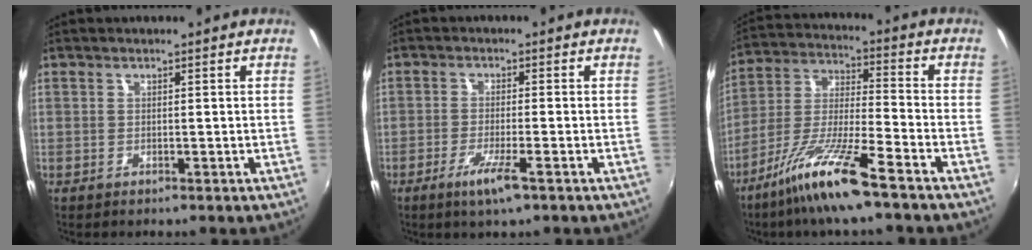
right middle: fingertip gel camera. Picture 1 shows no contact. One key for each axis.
{"total": 5.2, "fx": -2.9, "fy": 0.2, "fz": 4.2, "tx": -0.090, "ty": -0.013, "tz": -0.056}
{"total": 13.3, "fx": -9.0, "fy": 0.3, "fz": 9.8, "tx": -0.202, "ty": -0.013, "tz": -0.170}